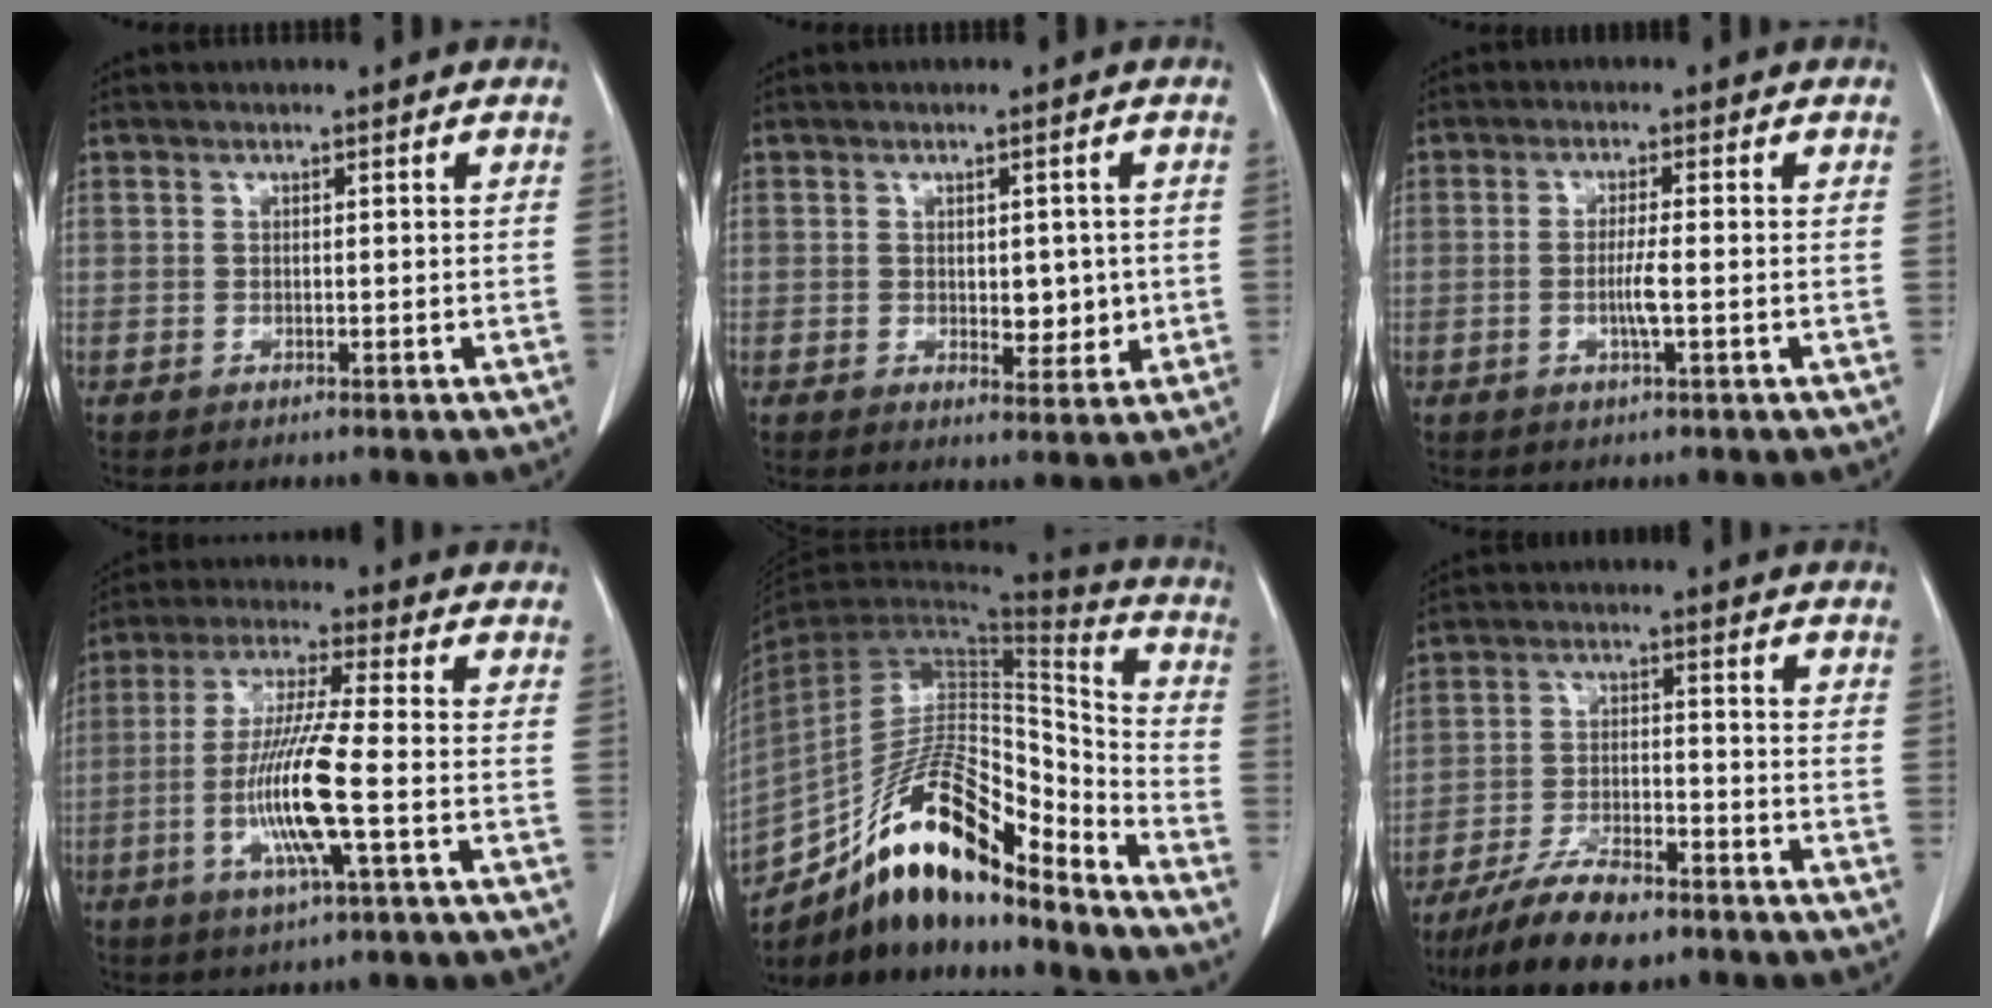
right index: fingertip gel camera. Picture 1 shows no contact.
{"total": 4.5, "force": [-0.2, 2.4, 3.8], "torque": [-0.044, -0.006, 0.005]}
{"total": 4.4, "force": [-1.0, 0.0, 4.3], "torque": [-0.085, -0.006, -0.020]}
{"total": 12.0, "force": [-2.9, 0.0, 11.7], "torque": [-0.236, -0.012, -0.062]}
{"total": 21.5, "force": [-15.7, 5.7, 13.6], "torque": [-0.250, 0.017, -0.274]}
{"total": 10.4, "force": [-8.2, 2.5, 5.8], "torque": [-0.108, -0.018, -0.145]}